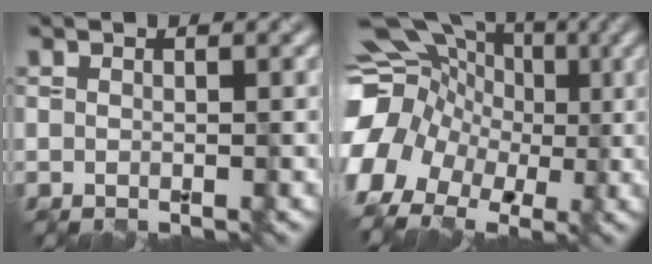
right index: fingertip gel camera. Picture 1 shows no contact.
{"total": 15.6, "force": [-1.8, 13.6, 7.5], "torque": [-0.176, 0.007, -0.067]}